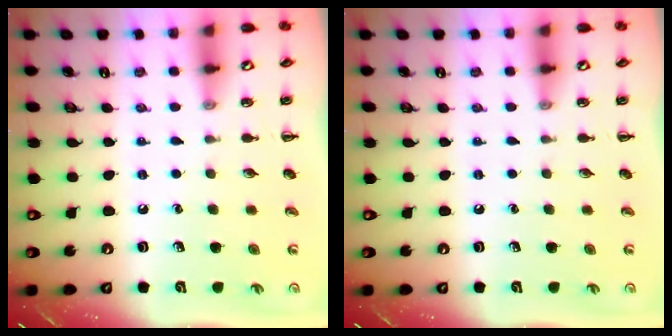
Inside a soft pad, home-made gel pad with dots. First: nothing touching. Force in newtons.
{"total": 0.0}